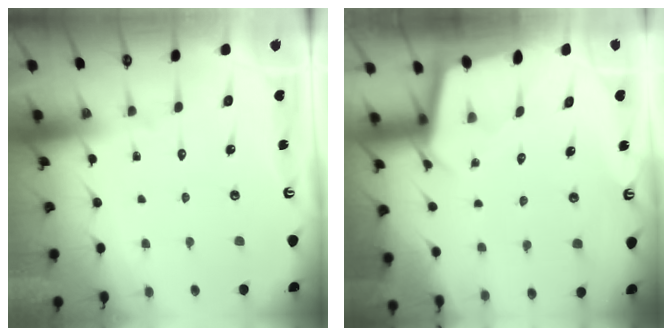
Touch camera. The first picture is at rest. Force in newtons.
{"total": 2.3, "press": 2.3, "slide": 0.1}